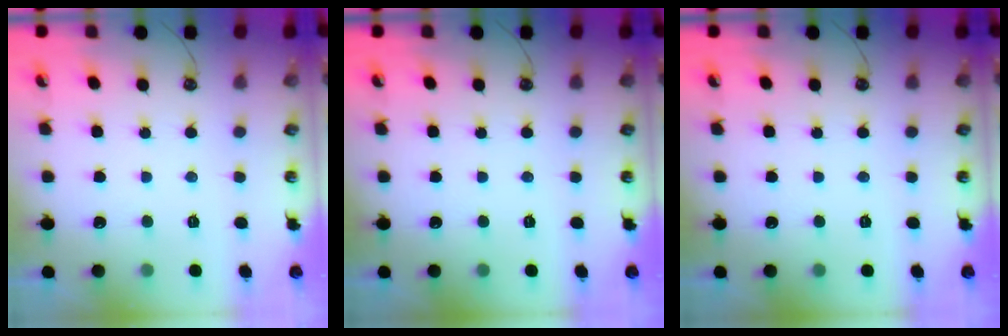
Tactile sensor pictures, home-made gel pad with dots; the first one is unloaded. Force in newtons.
{"total": 0.0}
{"total": 0.0}